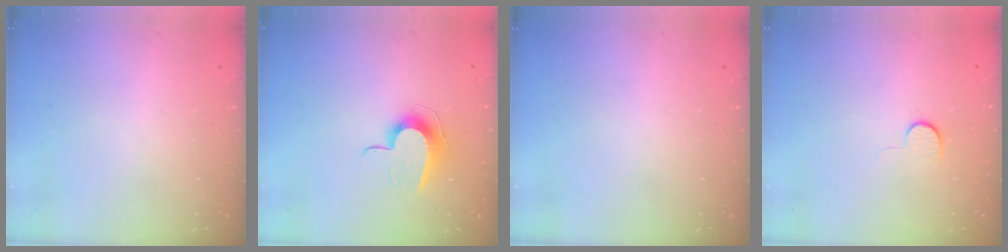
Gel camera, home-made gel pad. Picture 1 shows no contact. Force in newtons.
{"total": 9.6, "press": 9.6, "slide": 0.5}
{"total": 0.0}
{"total": 4.5, "press": 4.4, "slide": 0.4}